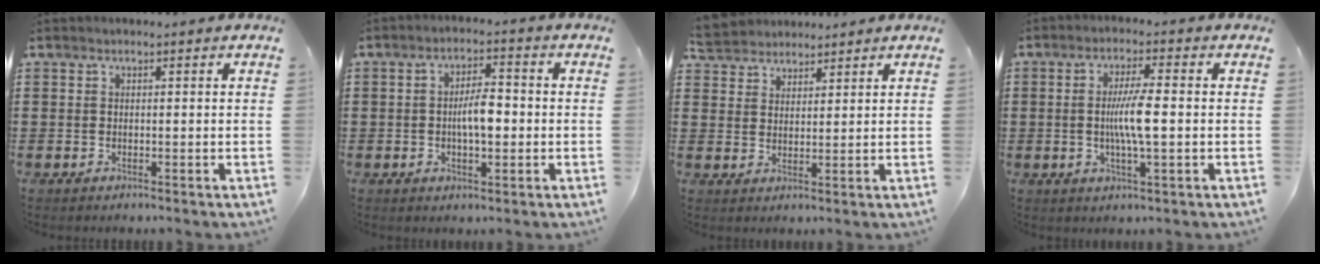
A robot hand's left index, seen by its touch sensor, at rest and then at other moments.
{"total": 5.1, "force": [-0.5, 2.0, 4.7], "torque": [-0.078, 0.003, -0.014]}
{"total": 3.7, "force": [3.4, 1.4, -0.4], "torque": [-0.008, -0.005, 0.064]}
{"total": 6.5, "force": [-0.3, 1.0, 6.4], "torque": [-0.120, 0.000, -0.012]}